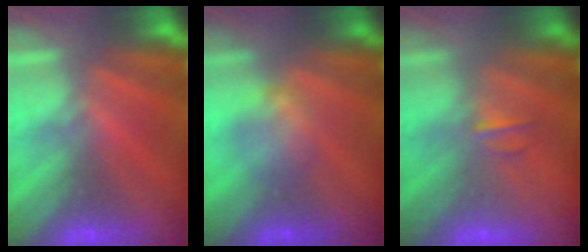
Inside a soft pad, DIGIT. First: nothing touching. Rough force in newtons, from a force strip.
{"total": 2.3}
{"total": 2.1}